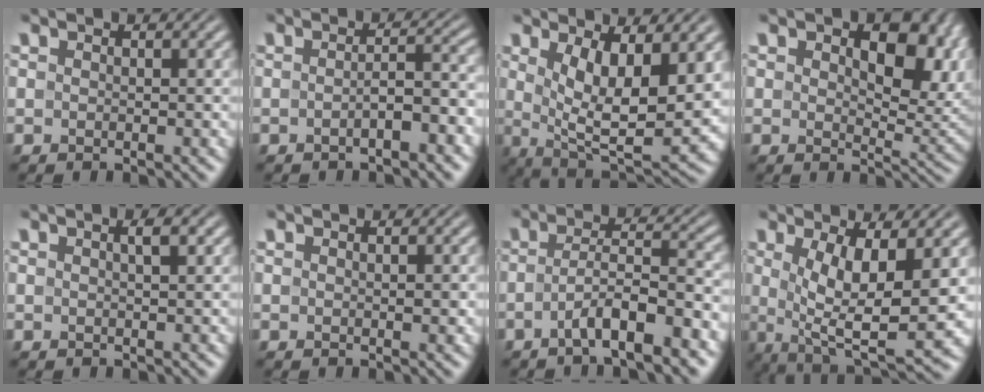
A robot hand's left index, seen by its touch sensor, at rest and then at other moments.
{"total": 2.9, "force": [-1.0, 0.7, 2.6], "torque": [-0.042, 0.008, -0.019]}
{"total": 8.9, "force": [1.9, 3.5, 8.0], "torque": [-0.151, -0.021, 0.039]}
{"total": 8.8, "force": [2.3, 4.8, 7.0], "torque": [-0.099, -0.007, 0.035]}
{"total": 1.5, "force": [0.6, 0.3, 1.3], "torque": [-0.018, 0.005, 0.007]}
{"total": 0.6, "force": [0.1, 0.1, 0.5], "torque": [-0.008, 0.001, 0.002]}
{"total": 5.8, "force": [-2.8, 1.2, 4.9], "torque": [-0.082, 0.008, -0.052]}
{"total": 8.8, "force": [0.9, 2.8, 8.3], "torque": [-0.143, -0.012, 0.020]}